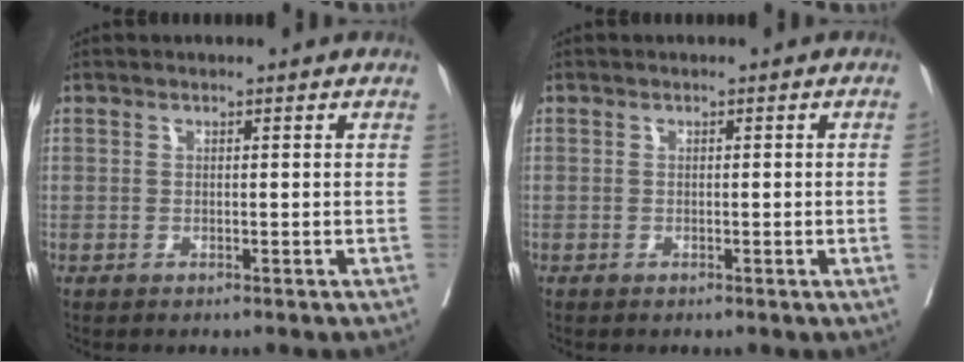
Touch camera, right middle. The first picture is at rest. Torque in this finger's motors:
{"motor_torque": [1.07, -1.07, 0.02, -0.21]}